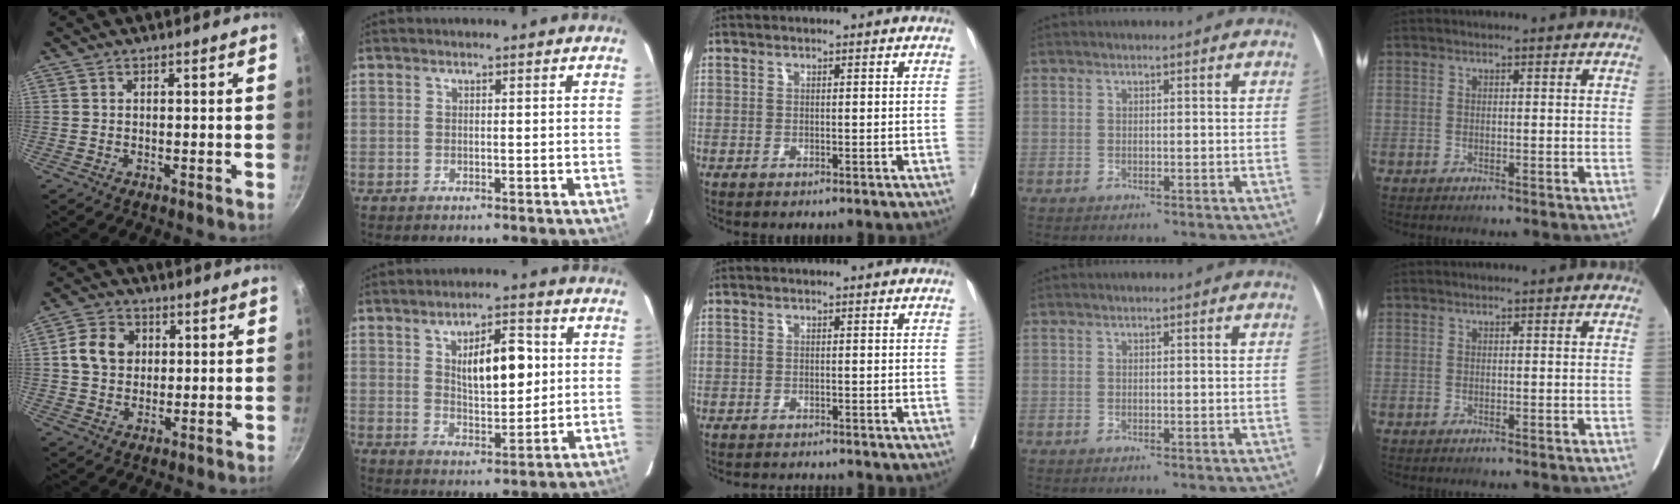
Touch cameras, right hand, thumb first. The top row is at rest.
{"thumb": {"total": 8.5, "force": [1.4, 7.0, 4.6], "torque": [-0.065, 0.005, 0.021]}, "index": {"total": 9.2, "force": [2.1, 3.3, 8.3], "torque": [-0.131, 0.007, 0.041]}, "middle": {"total": 3.6, "force": [-3.6, 0.2, 0.5], "torque": [0.000, -0.009, -0.051]}}